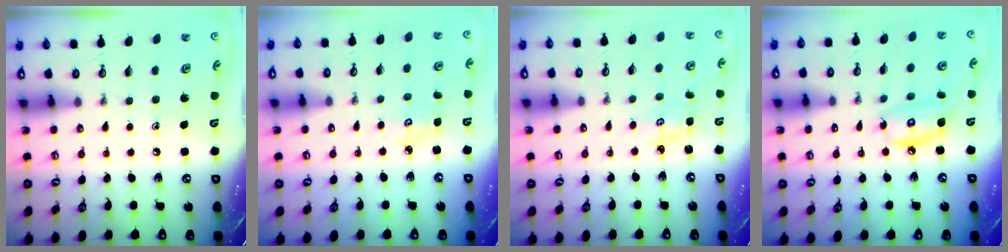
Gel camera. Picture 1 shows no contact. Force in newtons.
{"total": 3.4, "press": 3.4, "slide": 0.3}
{"total": 2.6, "press": 2.6, "slide": 0.4}
{"total": 10.5, "press": 10.5, "slide": 1.0}